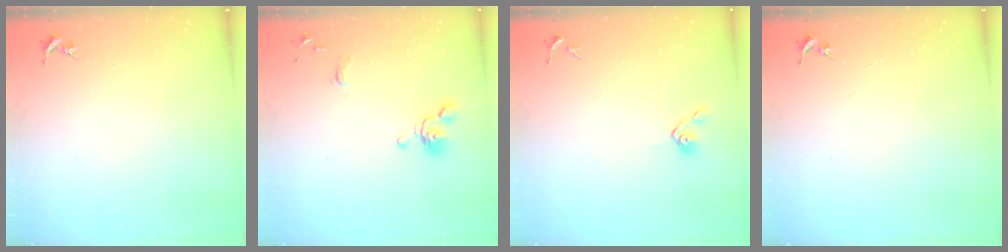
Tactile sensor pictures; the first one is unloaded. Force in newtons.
{"total": 10.3, "press": 10.2, "slide": 1.3}
{"total": 4.0, "press": 3.9, "slide": 1.0}
{"total": 0.0}